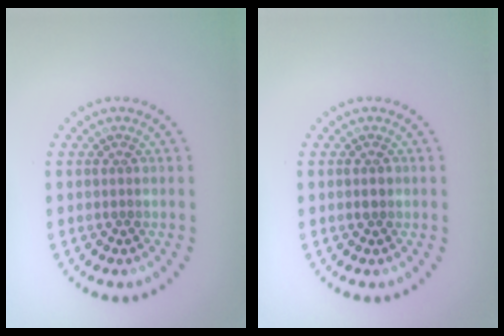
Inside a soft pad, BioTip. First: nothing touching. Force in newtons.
{"total": 0.9, "press": 0.9, "slide": 0.1}